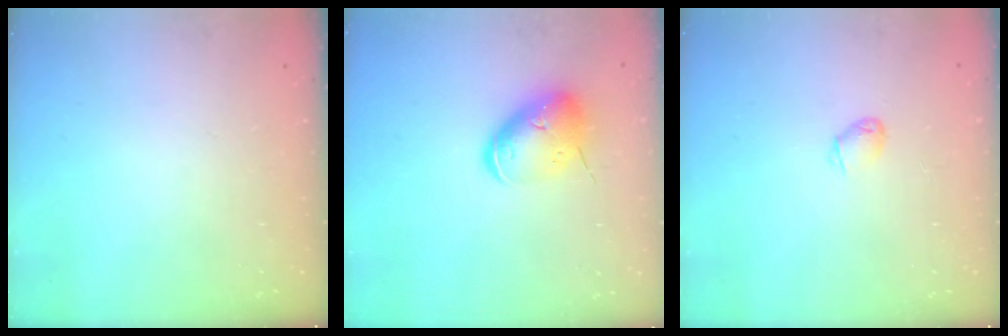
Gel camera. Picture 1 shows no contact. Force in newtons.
{"total": 11.2, "press": 11.0, "slide": 1.9}
{"total": 2.3, "press": 2.3, "slide": 0.5}